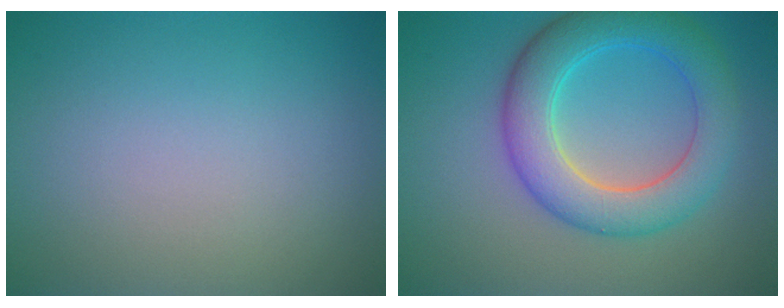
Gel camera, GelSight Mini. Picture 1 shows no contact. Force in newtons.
{"total": 6.7, "press": 6.7, "slide": 0.3}